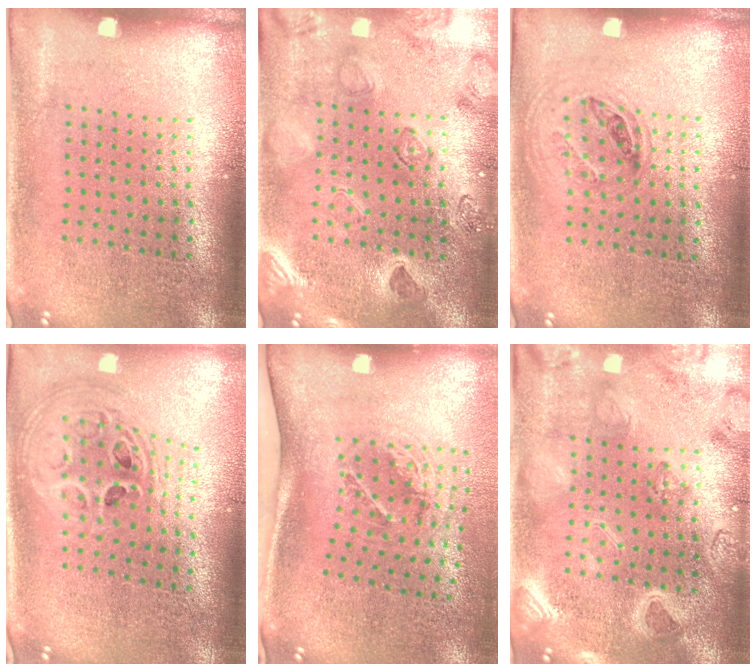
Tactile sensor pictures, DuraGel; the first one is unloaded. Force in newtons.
{"total": 2.4, "press": 2.3, "slide": 0.6}
{"total": 1.1, "press": 1.0, "slide": 0.5}
{"total": 2.5, "press": 1.9, "slide": 1.6}
{"total": 2.0, "press": 1.3, "slide": 1.6}
{"total": 3.2, "press": 3.1, "slide": 1.1}